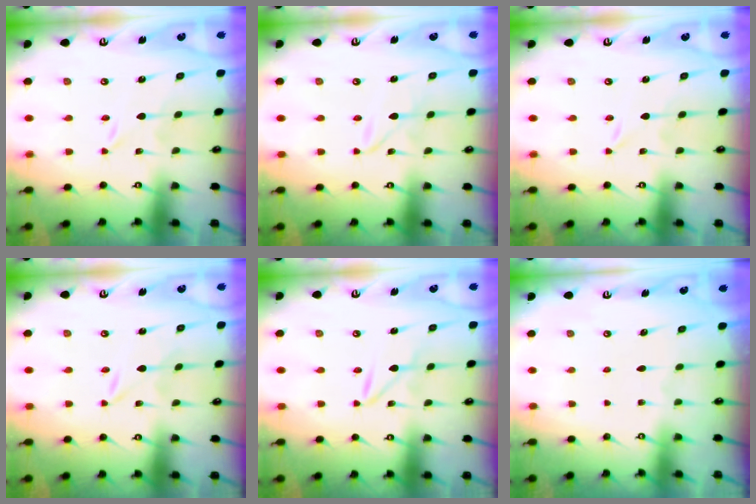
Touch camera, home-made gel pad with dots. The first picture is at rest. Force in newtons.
{"total": 1.9, "press": 1.8, "slide": 0.3}
{"total": 0.0}
{"total": 0.0}
{"total": 2.6, "press": 2.6, "slide": 0.2}
{"total": 0.0}